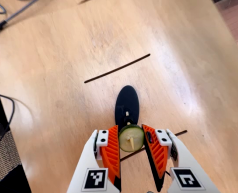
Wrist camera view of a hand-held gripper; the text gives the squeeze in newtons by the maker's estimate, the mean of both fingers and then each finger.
{"total": 8.8, "left": 8.7, "right": 8.8}